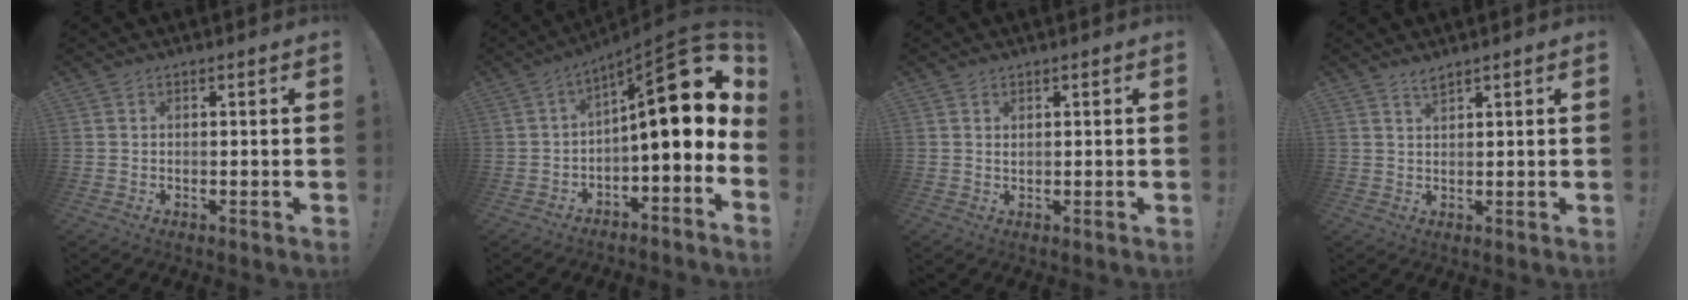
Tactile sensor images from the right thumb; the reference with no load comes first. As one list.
[{"total": 17.4, "force": [4.2, 4.9, 16.2], "torque": [-0.224, -0.033, 0.066]}, {"total": 0.7, "force": [0.6, 0.1, 0.3], "torque": [0.002, -0.004, 0.011]}, {"total": 2.2, "force": [2.0, 0.0, 0.9], "torque": [-0.012, -0.012, 0.035]}]